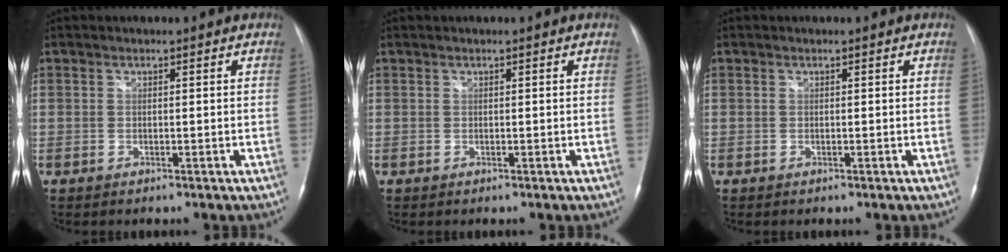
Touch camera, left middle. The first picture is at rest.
{"total": 0.0}
{"total": 0.0}